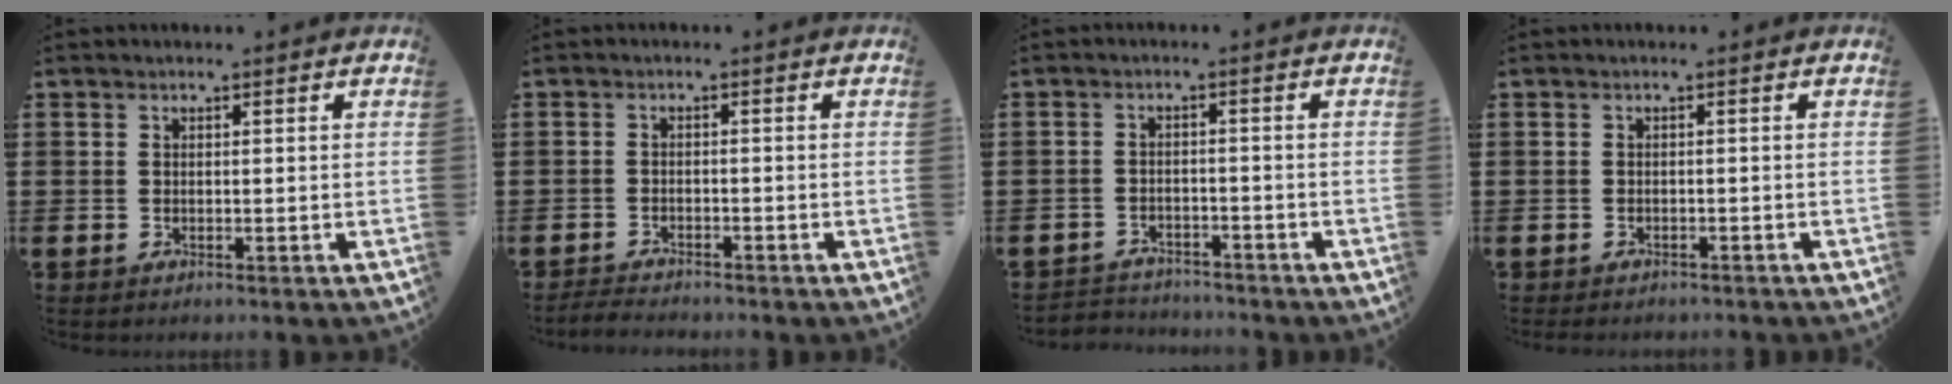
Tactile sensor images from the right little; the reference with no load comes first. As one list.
[{"total": 1.6, "force": [-1.6, 0.1, 0.1], "torque": [-0.006, 0.003, -0.033]}, {"total": 2.3, "force": [-2.3, 0.3, -0.3], "torque": [-0.003, 0.000, -0.052]}, {"total": 0.7, "force": [-0.7, 0.1, 0.0], "torque": [-0.003, -0.002, -0.014]}]